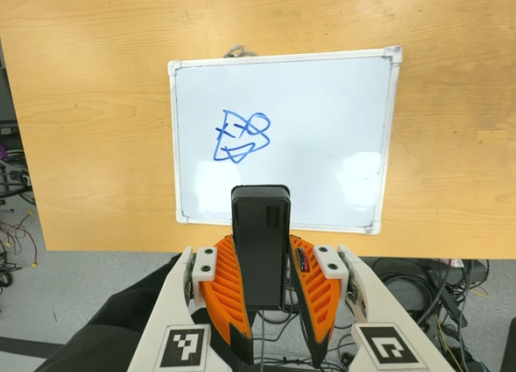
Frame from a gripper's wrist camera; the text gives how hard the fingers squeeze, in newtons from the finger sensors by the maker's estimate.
{"total": 6.7, "left": 5.1, "right": 8.3}